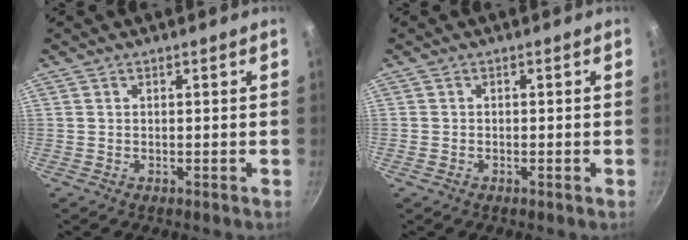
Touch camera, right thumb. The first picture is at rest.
{"total": 0.8, "force": [-0.5, 0.4, 0.5], "torque": [-0.014, 0.003, -0.012]}